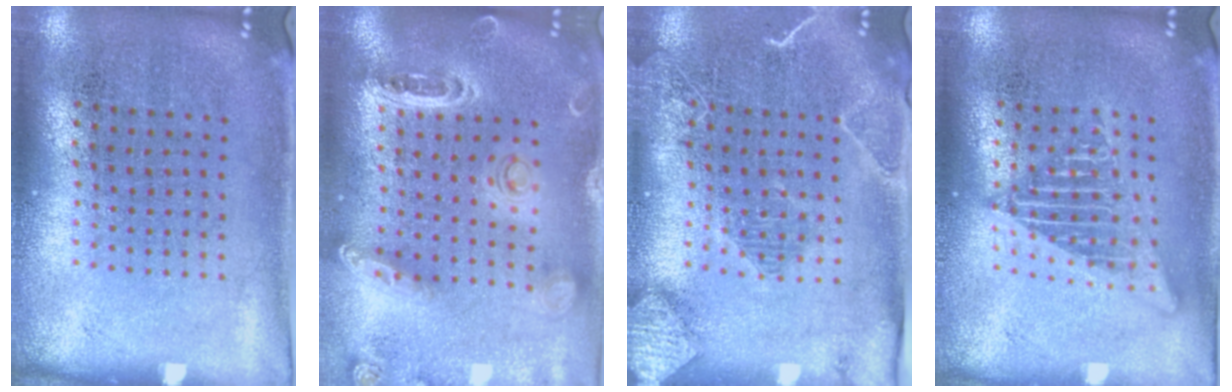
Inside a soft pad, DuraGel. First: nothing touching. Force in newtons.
{"total": 1.4, "press": 1.4, "slide": 0.1}
{"total": 2.1, "press": 2.0, "slide": 0.5}
{"total": 2.6, "press": 2.6, "slide": 0.3}